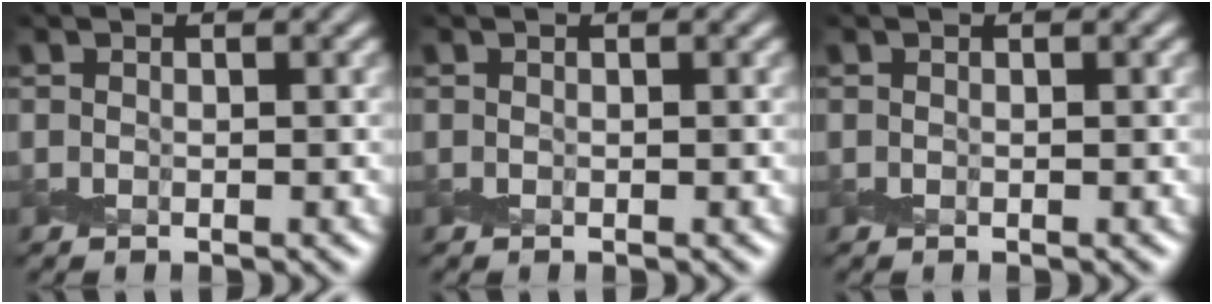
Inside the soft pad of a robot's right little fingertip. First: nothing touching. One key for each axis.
{"total": 0.0}
{"total": 0.0}